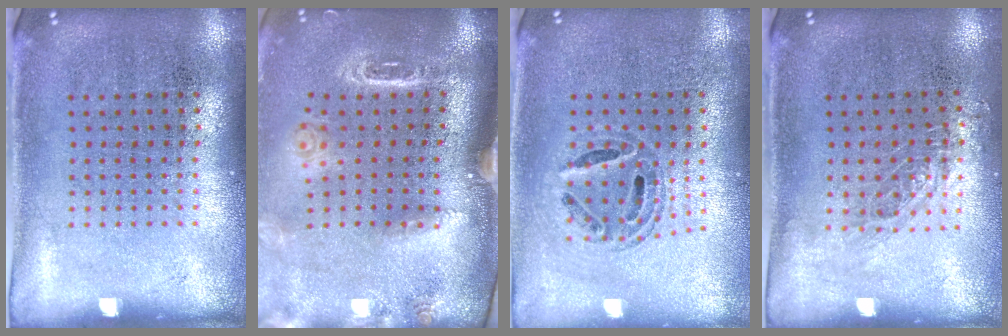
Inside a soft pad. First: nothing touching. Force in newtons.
{"total": 1.9, "press": 1.7, "slide": 0.9}
{"total": 0.7, "press": 0.7, "slide": 0.3}
{"total": 0.8, "press": 0.8, "slide": 0.2}